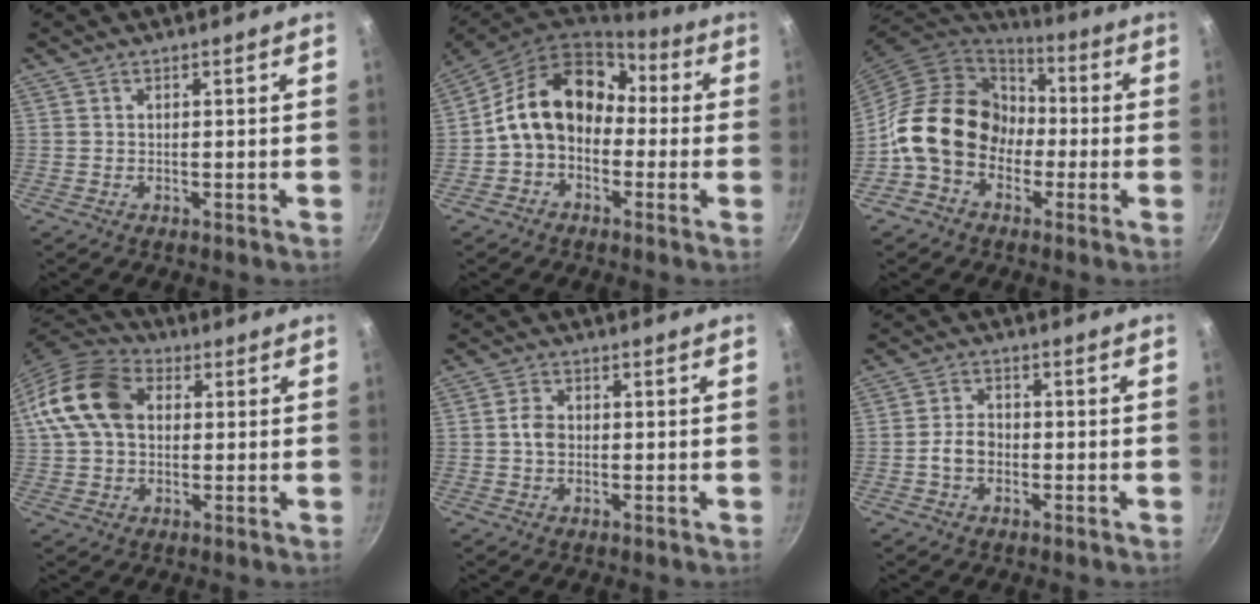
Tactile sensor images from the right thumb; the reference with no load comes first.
{"total": 17.0, "force": [0.1, 13.4, 10.6], "torque": [-0.142, 0.067, -0.009]}
{"total": 17.2, "force": [-2.7, 13.9, 9.8], "torque": [-0.124, 0.049, -0.057]}
{"total": 14.1, "force": [2.5, 10.0, 9.6], "torque": [-0.164, 0.022, 0.027]}
{"total": 3.2, "force": [-0.2, 2.4, 2.1], "torque": [-0.032, 0.009, -0.007]}
{"total": 4.3, "force": [-1.2, 3.2, 2.6], "torque": [-0.033, 0.019, -0.025]}